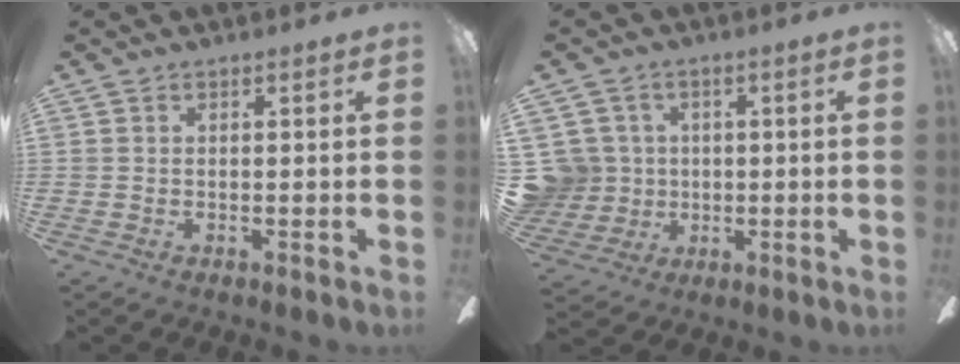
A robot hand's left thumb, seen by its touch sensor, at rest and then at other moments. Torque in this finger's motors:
{"motor_torque": [-0.21, 0.23, 0.06, -0.12, 0.00]}